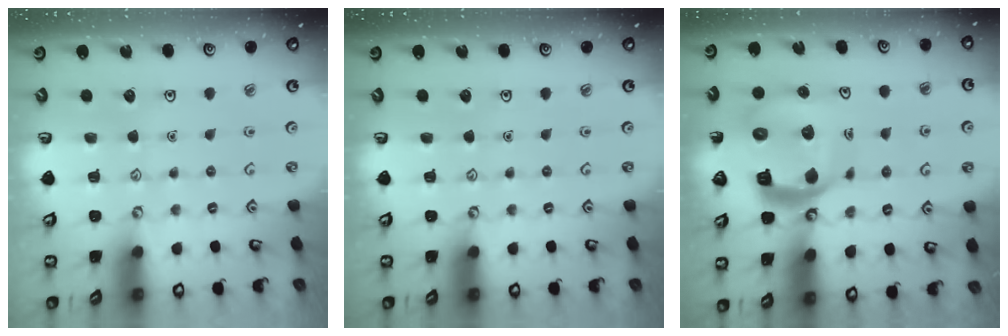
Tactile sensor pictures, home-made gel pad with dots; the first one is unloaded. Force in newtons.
{"total": 0.0}
{"total": 15.5, "press": 15.4, "slide": 1.9}